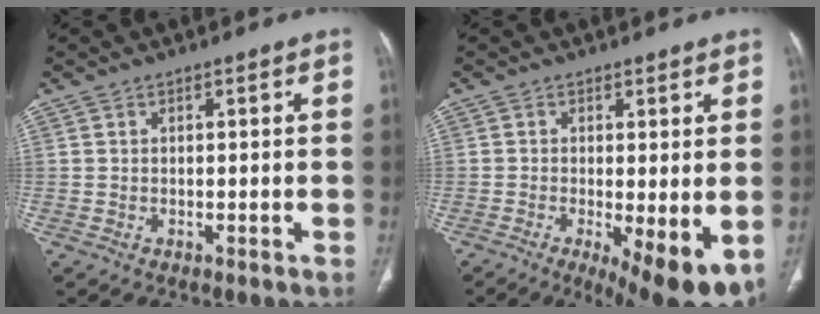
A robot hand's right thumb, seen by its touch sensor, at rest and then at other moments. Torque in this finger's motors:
{"motor_torque": [-0.06, 0.62, -0.07, -0.01, 0.05]}